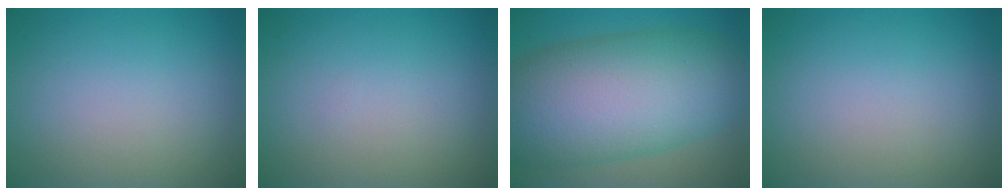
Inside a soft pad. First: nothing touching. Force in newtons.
{"total": 0.0}
{"total": 13.7, "press": 13.7, "slide": 0.5}
{"total": 0.0}